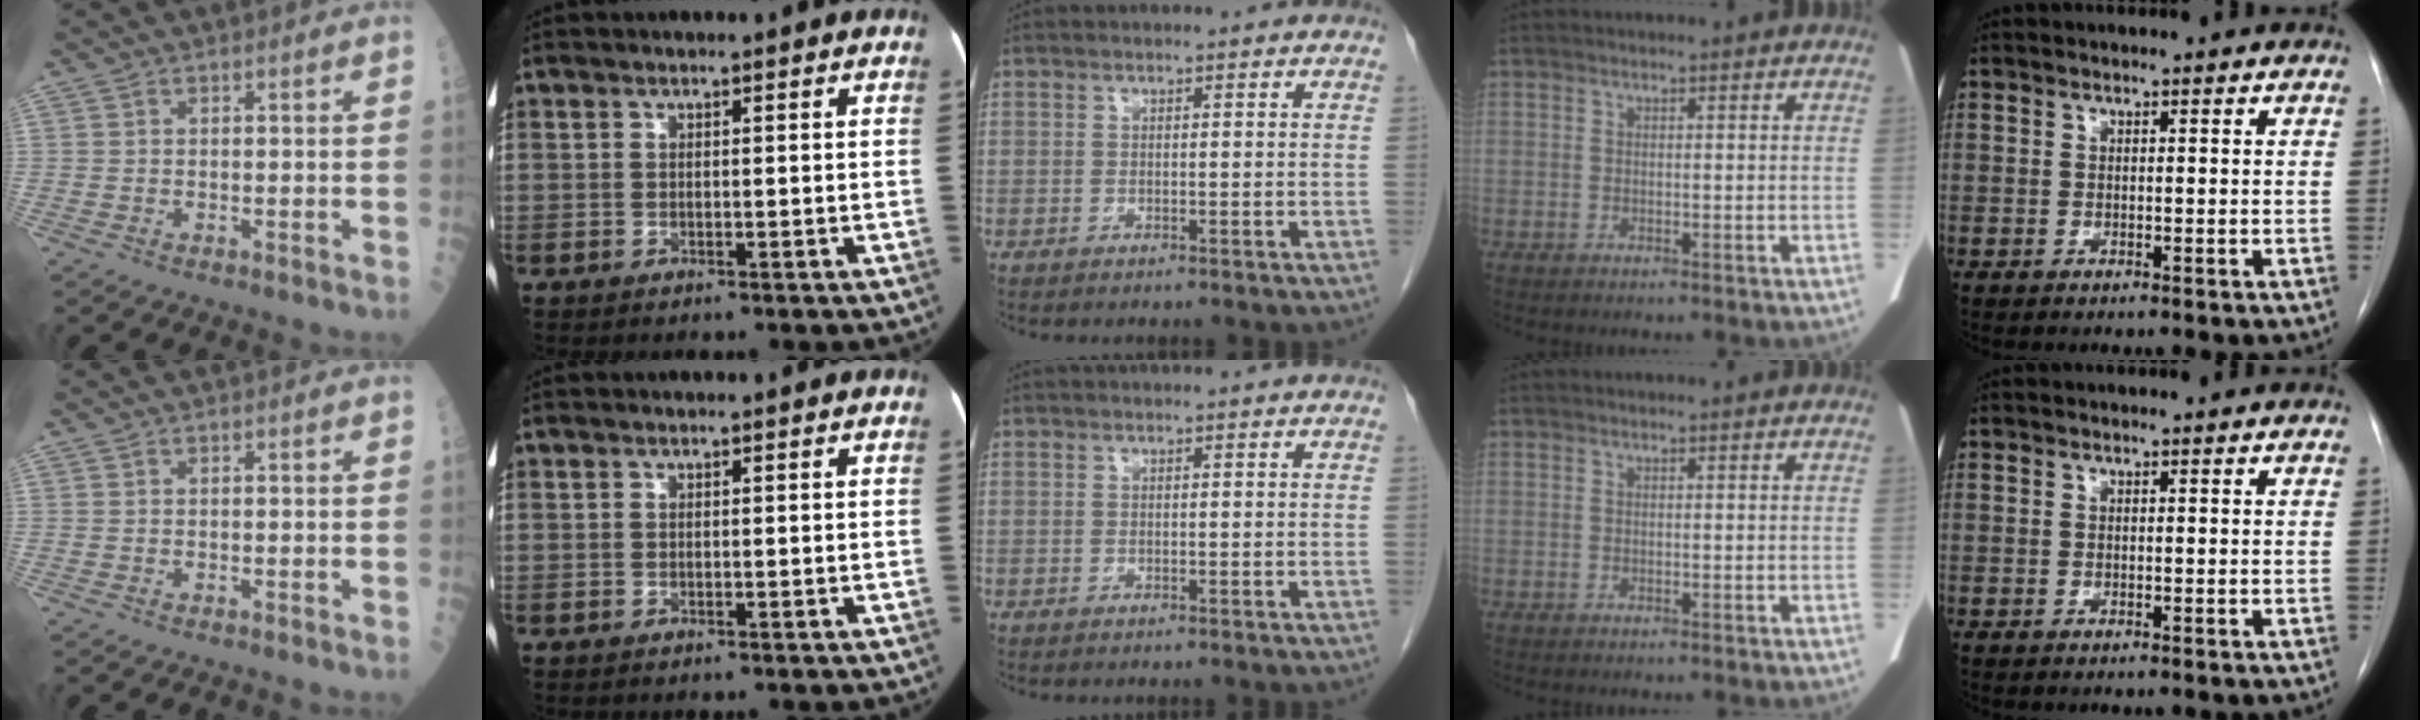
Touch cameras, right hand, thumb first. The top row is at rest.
{}